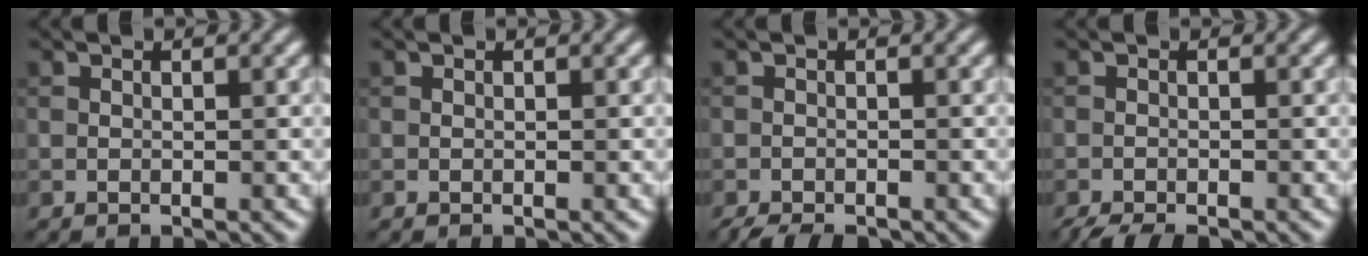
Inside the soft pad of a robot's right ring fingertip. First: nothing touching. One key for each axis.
{"total": 0.0}
{"total": 2.1, "fx": -1.9, "fy": 0.5, "fz": 0.8, "tx": -0.011, "ty": -0.005, "tz": -0.033}
{"total": 2.4, "fx": -2.1, "fy": 0.4, "fz": 1.1, "tx": -0.019, "ty": -0.008, "tz": -0.040}